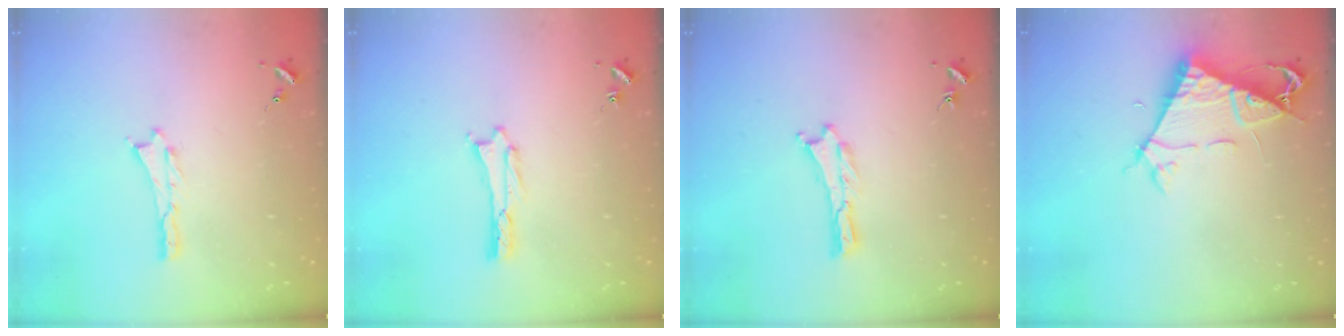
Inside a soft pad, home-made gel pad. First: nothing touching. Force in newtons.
{"total": 0.5, "press": 0.5, "slide": 0.2}
{"total": 0.0}
{"total": 7.1, "press": 7.0, "slide": 0.8}